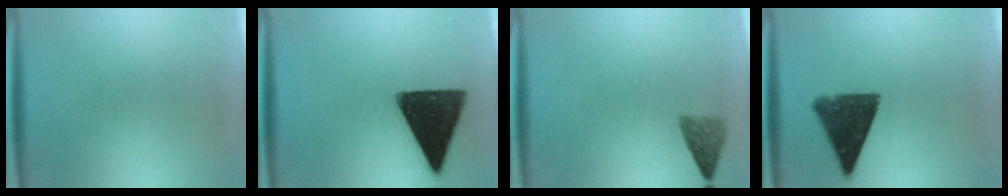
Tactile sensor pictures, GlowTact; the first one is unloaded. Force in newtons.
{"total": 16.1}
{"total": 2.6}
{"total": 12.0}